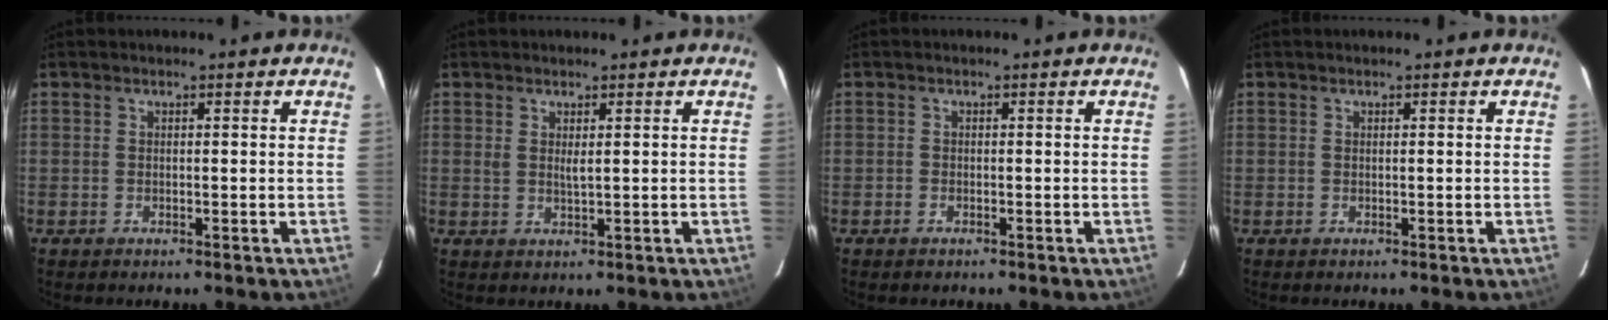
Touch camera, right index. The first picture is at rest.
{"total": 1.6, "force": [0.6, 0.3, 1.4], "torque": [-0.023, -0.002, 0.011]}
{"total": 0.8, "force": [-0.6, 0.5, 0.1], "torque": [-0.003, 0.001, -0.011]}
{"total": 0.0}